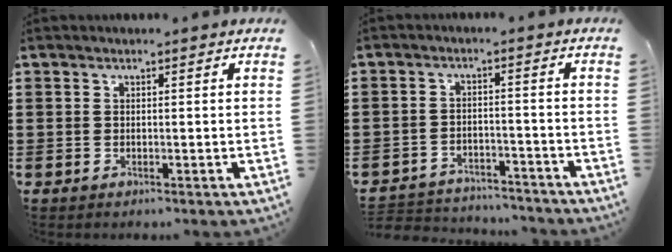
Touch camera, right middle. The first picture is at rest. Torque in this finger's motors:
{"motor_torque": [0.08, 0.01, 0.03, -0.01]}